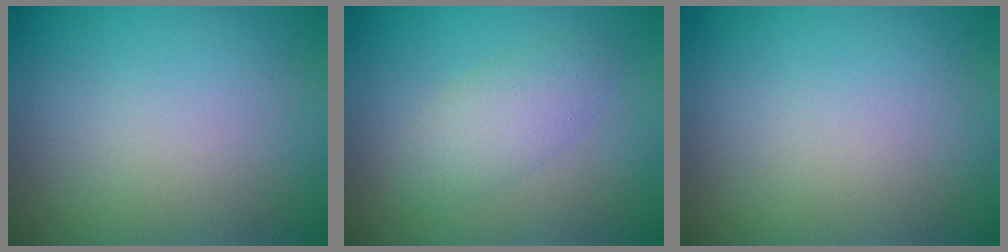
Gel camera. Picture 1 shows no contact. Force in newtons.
{"total": 2.6, "press": 2.6, "slide": 0.1}
{"total": 0.0}